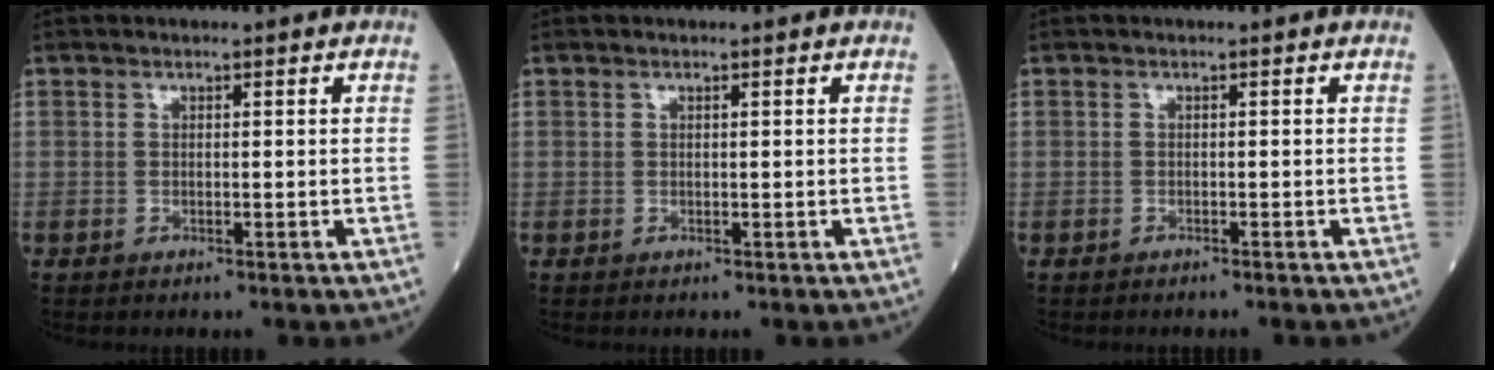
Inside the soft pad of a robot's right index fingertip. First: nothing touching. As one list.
[{"total": 0.0}, {"total": 1.1, "force": [-0.9, -0.1, 0.5], "torque": [-0.006, 0.001, -0.010]}]